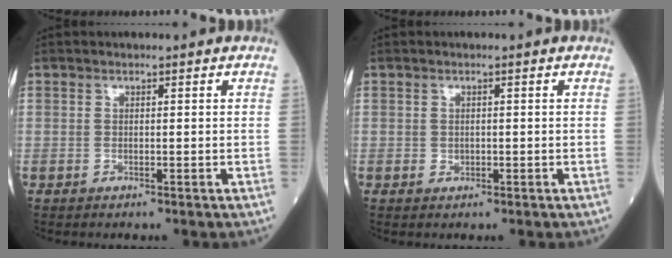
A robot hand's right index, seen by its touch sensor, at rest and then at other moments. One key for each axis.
{"total": 0.7, "fx": -0.1, "fy": 0.7, "fz": 0.3, "tx": -0.005, "ty": 0.002, "tz": -0.001}